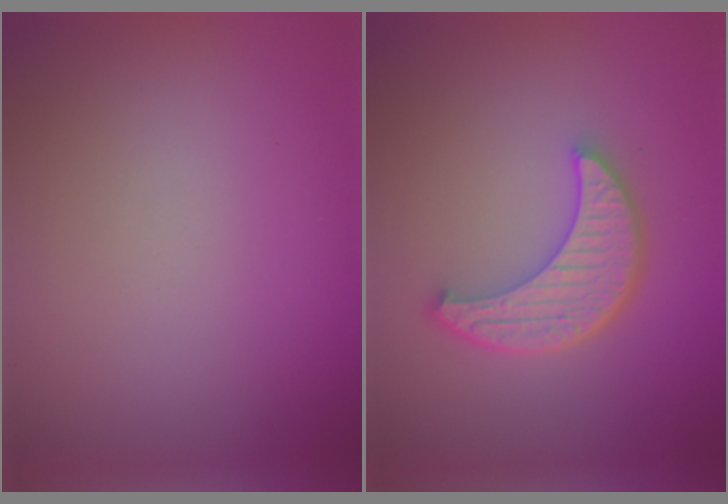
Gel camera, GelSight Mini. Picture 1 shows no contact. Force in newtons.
{"total": 5.5, "press": 4.2, "slide": 3.4}